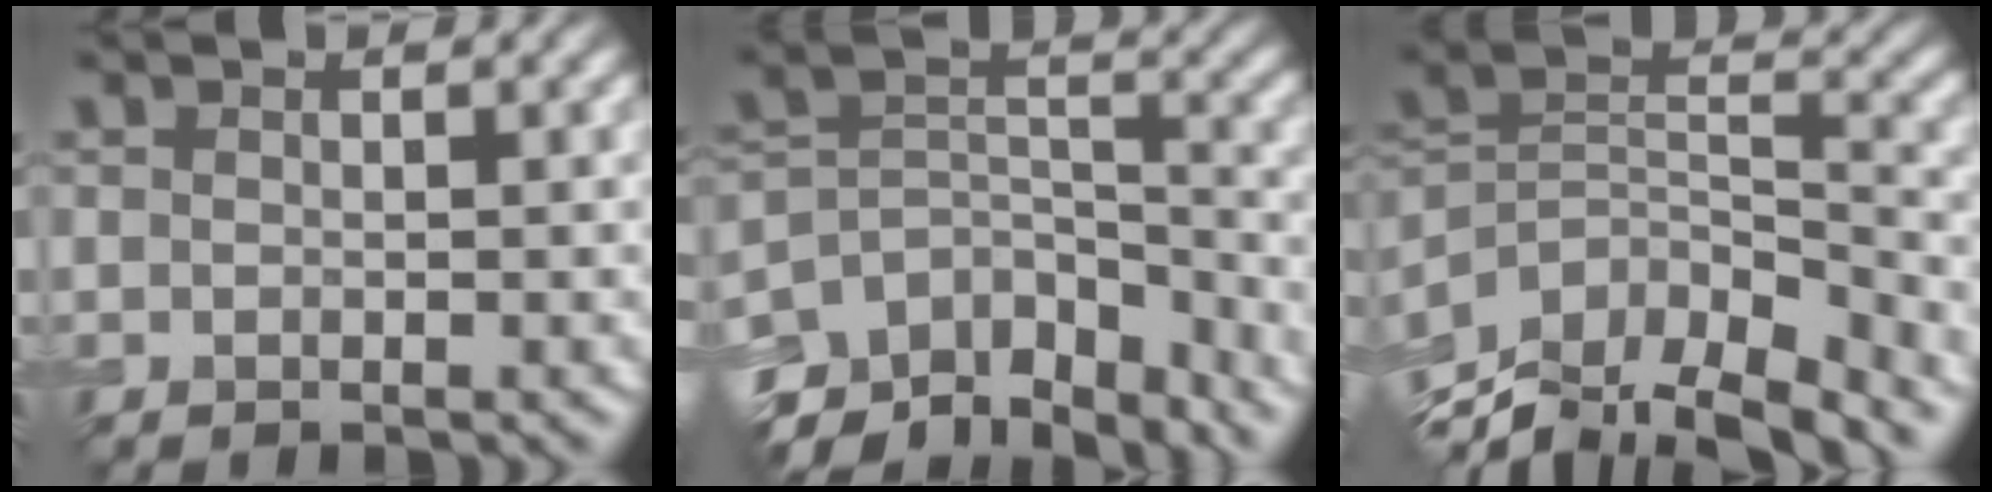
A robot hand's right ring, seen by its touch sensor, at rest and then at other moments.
{"total": 8.1, "force": [-5.6, 4.3, 4.1], "torque": [-0.079, 0.009, -0.089]}
{"total": 10.8, "force": [-7.3, 4.9, 6.2], "torque": [-0.136, 0.018, -0.117]}